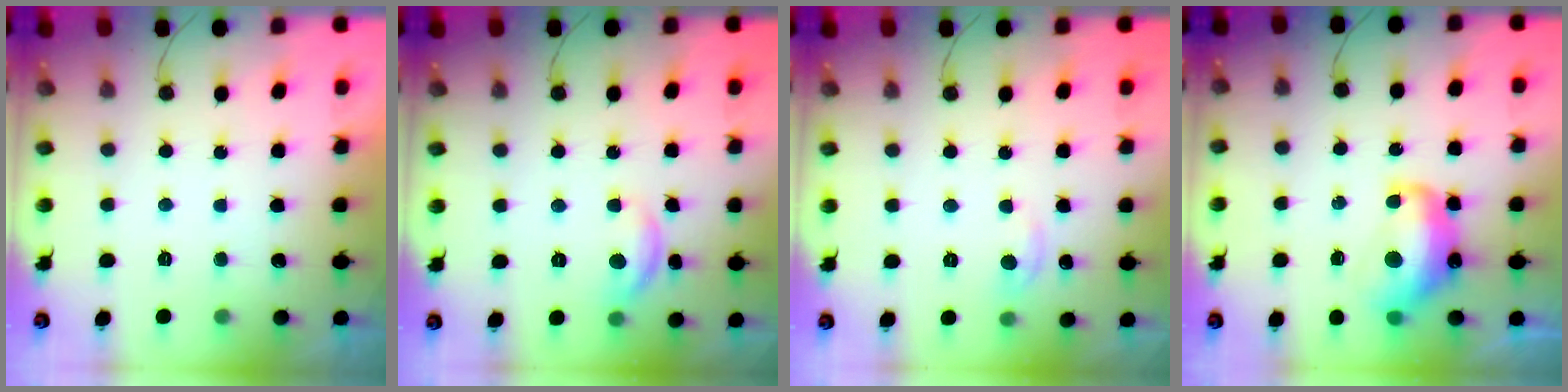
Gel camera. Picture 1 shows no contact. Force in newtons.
{"total": 8.7, "press": 8.7, "slide": 0.3}
{"total": 3.1, "press": 3.1, "slide": 0.4}
{"total": 12.7, "press": 12.6, "slide": 1.2}